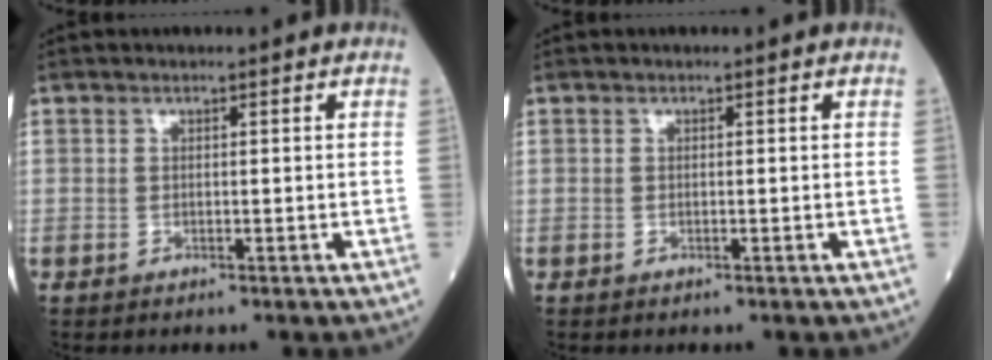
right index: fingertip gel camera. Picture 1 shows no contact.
{"total": 0.0}